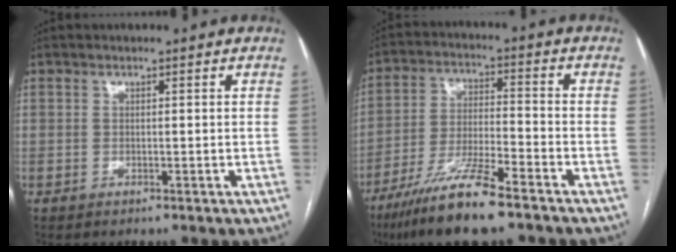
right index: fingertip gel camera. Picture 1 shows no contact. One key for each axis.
{"total": 12.2, "fx": -8.7, "fy": 1.0, "fz": 8.5, "tx": -0.165, "ty": -0.029, "tz": -0.158}